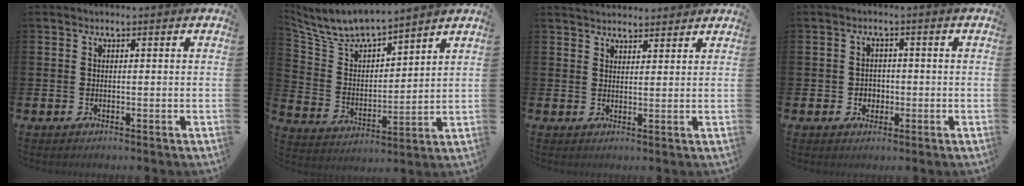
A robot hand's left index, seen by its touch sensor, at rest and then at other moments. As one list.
[{"total": 7.5, "force": [7.2, 1.3, 1.9], "torque": [-0.078, -0.051, 0.125]}, {"total": 3.3, "force": [3.2, 0.8, -0.1], "torque": [0.004, -0.016, 0.057]}, {"total": 2.1, "force": [-0.3, 2.0, 0.6], "torque": [-0.004, 0.001, -0.014]}]